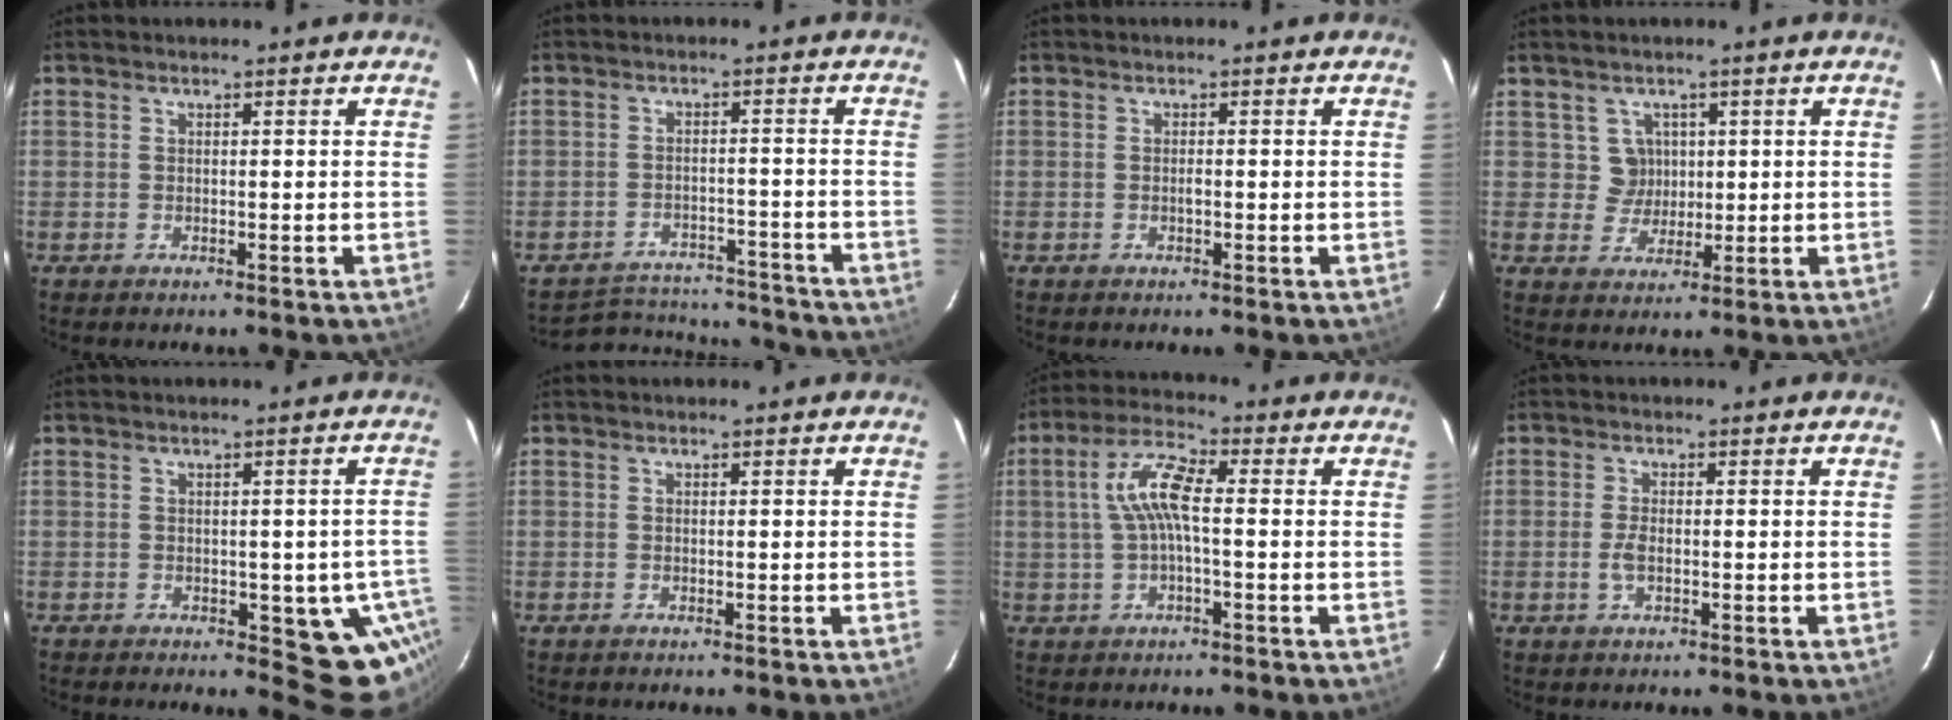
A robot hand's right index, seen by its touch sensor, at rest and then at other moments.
{"total": 13.9, "force": [-12.7, 5.3, 2.2], "torque": [-0.054, 0.037, -0.153]}
{"total": 0.8, "force": [-0.3, 0.3, 0.6], "torque": [-0.011, 0.001, -0.005]}
{"total": 4.0, "force": [1.2, 3.8, 0.1], "torque": [0.004, 0.012, 0.023]}
{"total": 8.2, "force": [-3.5, 5.1, 5.4], "torque": [-0.040, 0.011, -0.037]}
{"total": 0.0}
{"total": 7.5, "force": [0.2, 2.1, 7.2], "torque": [-0.152, 0.017, 0.005]}
{"total": 2.7, "force": [-0.6, 1.2, 2.4], "torque": [-0.051, -0.002, -0.011]}